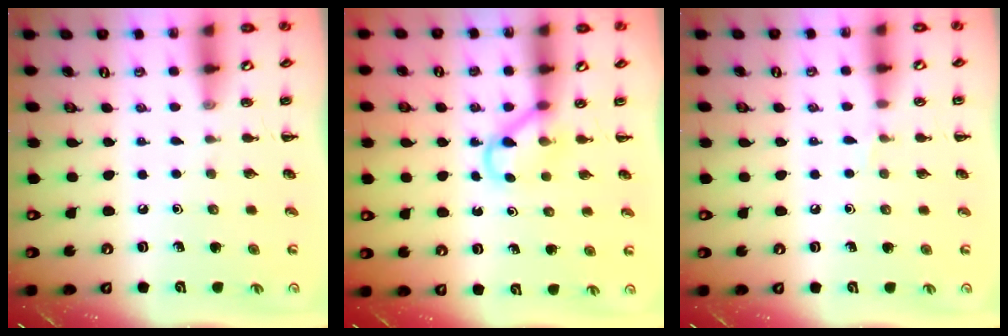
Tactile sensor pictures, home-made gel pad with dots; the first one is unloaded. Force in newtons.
{"total": 2.9, "press": 2.8, "slide": 0.9}
{"total": 3.6, "press": 3.4, "slide": 1.2}